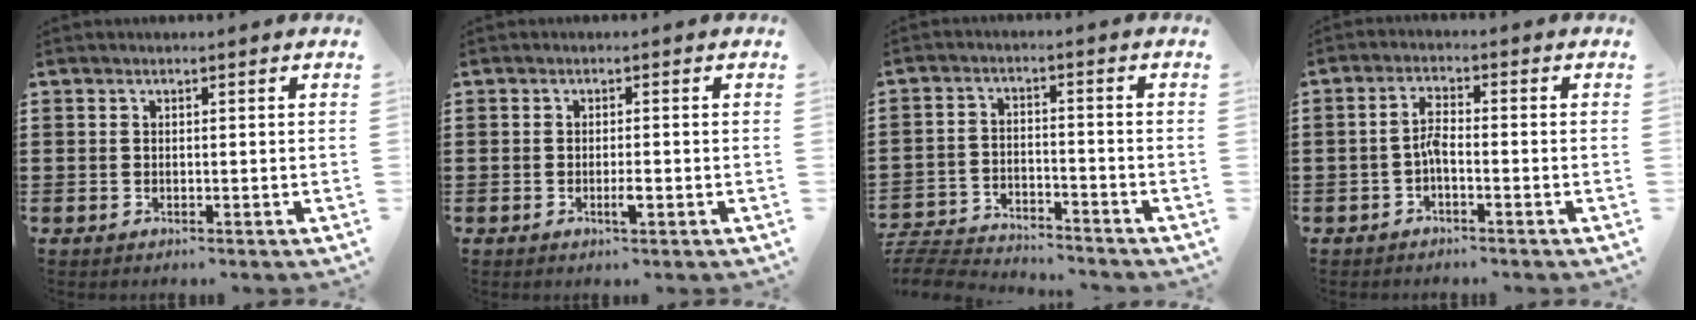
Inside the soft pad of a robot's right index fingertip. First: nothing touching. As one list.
[{"total": 2.1, "force": [-0.8, 0.3, 1.9], "torque": [-0.041, -0.005, -0.016]}, {"total": 5.3, "force": [-5.2, 0.4, 0.4], "torque": [-0.027, -0.001, -0.112]}, {"total": 2.9, "force": [-1.1, 0.8, 2.5], "torque": [-0.056, 0.004, -0.025]}]